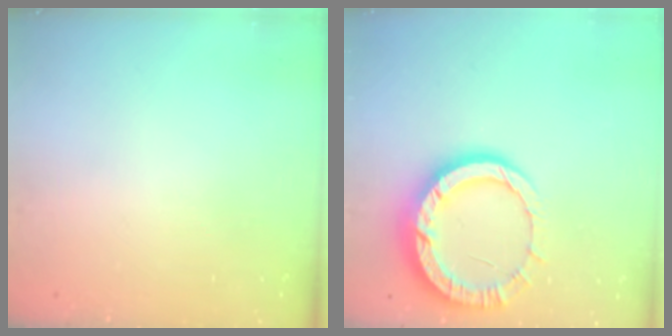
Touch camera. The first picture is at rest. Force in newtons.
{"total": 14.0, "press": 13.9, "slide": 1.4}